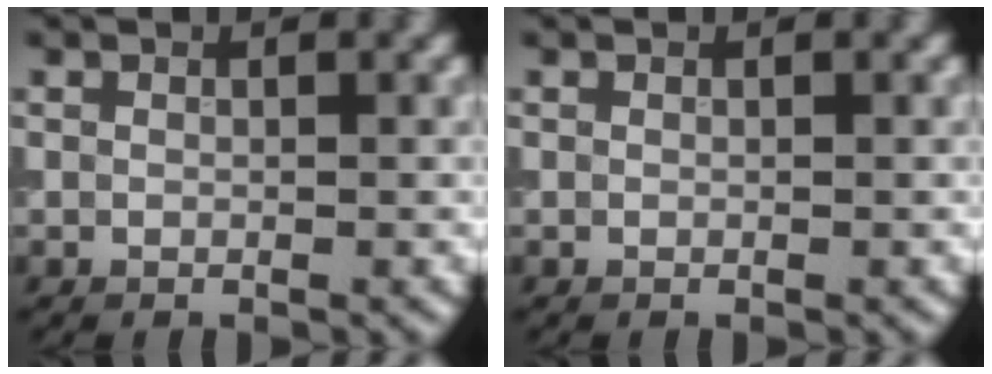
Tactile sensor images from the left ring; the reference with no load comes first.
{"total": 0.0}